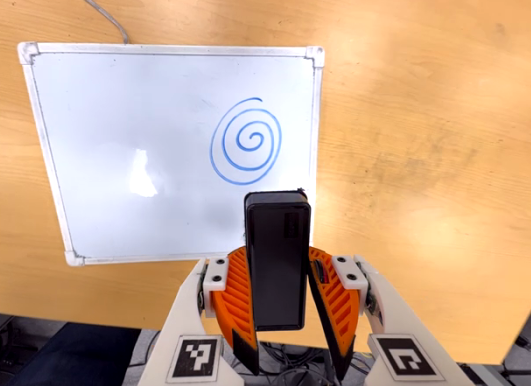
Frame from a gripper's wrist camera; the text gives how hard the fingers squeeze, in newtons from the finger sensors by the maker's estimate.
{"total": 6.2, "left": 6.3, "right": 6.1}